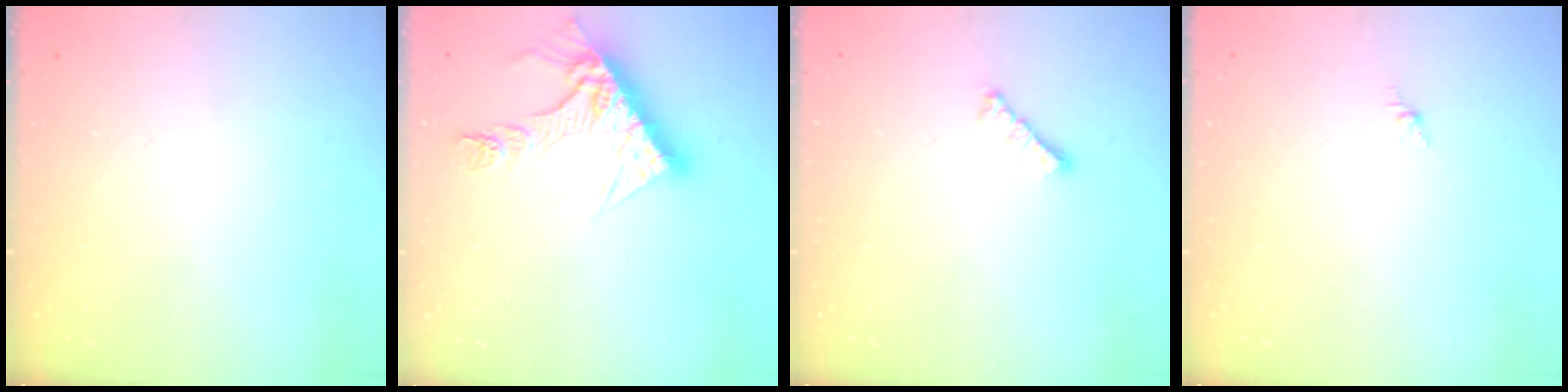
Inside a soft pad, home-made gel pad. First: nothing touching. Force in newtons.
{"total": 13.5, "press": 13.4, "slide": 1.2}
{"total": 3.0, "press": 3.0, "slide": 0.5}
{"total": 0.0}